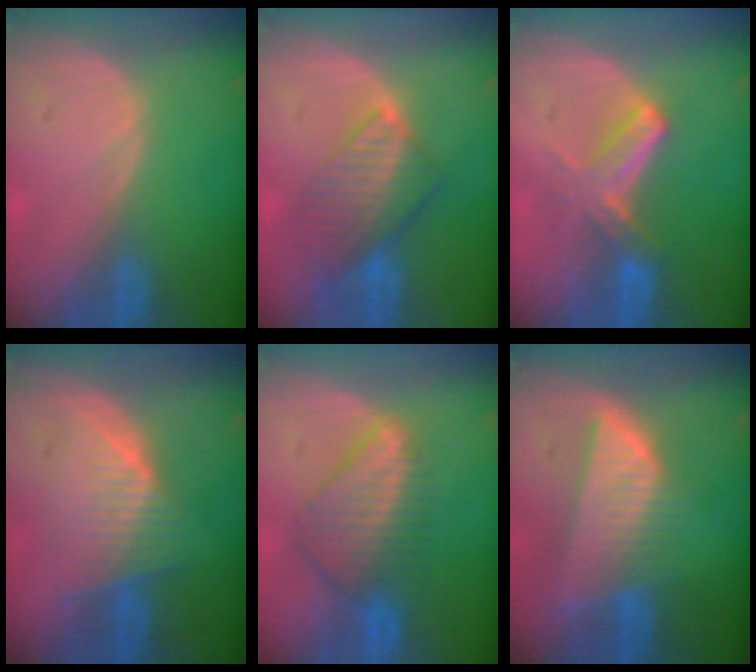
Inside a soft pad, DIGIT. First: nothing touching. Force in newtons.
{"total": 8.4, "press": 7.2, "slide": 4.2}
{"total": 5.6, "press": 5.3, "slide": 1.8}
{"total": 7.4, "press": 6.7, "slide": 3.2}
{"total": 7.7, "press": 7.0, "slide": 3.2}
{"total": 8.2, "press": 7.2, "slide": 3.9}